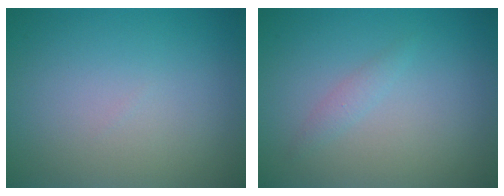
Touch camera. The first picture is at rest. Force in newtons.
{"total": 0.9, "press": 0.9, "slide": 0.0}